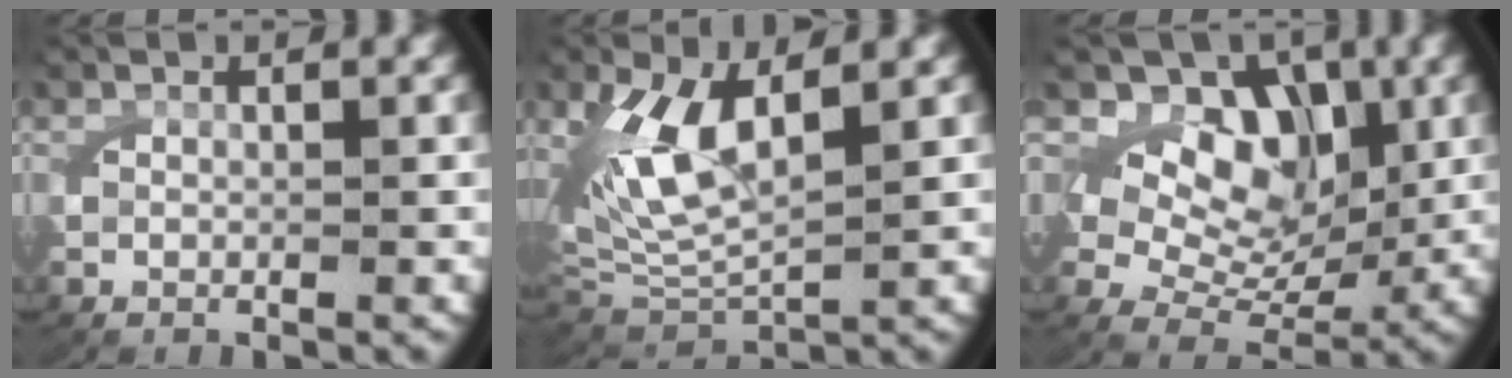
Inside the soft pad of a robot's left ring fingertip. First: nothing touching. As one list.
[{"total": 7.2, "force": [1.9, 4.5, 5.3], "torque": [-0.143, -0.008, 0.043]}, {"total": 8.8, "force": [1.8, 6.6, 5.6], "torque": [-0.098, -0.024, 0.033]}]